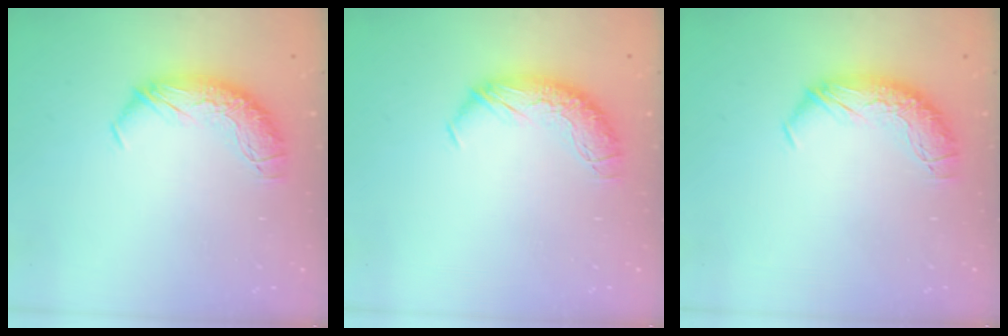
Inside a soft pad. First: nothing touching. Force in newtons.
{"total": 0.0}
{"total": 0.0}